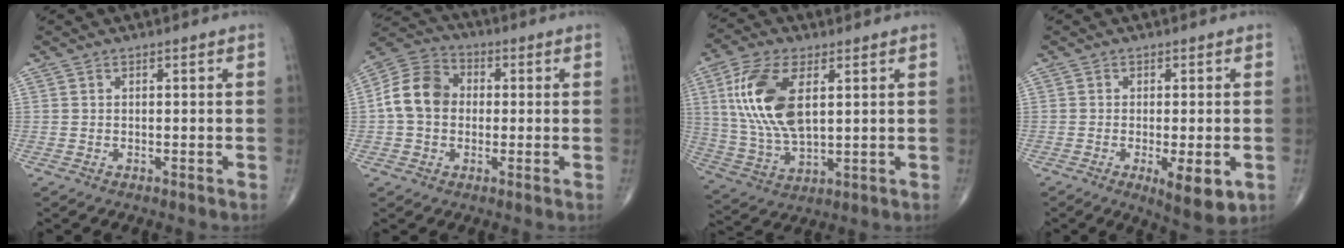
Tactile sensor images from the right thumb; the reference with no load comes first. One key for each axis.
{"total": 10.3, "fx": 0.1, "fy": 8.2, "fz": 6.2, "tx": -0.105, "ty": 0.029, "tz": -0.011}
{"total": 15.5, "fx": 4.0, "fy": 7.5, "fz": 13.0, "tx": -0.268, "ty": -0.009, "tz": 0.082}
{"total": 7.5, "fx": -2.4, "fy": 2.4, "fz": 6.7, "tx": -0.096, "ty": -0.017, "tz": -0.032}